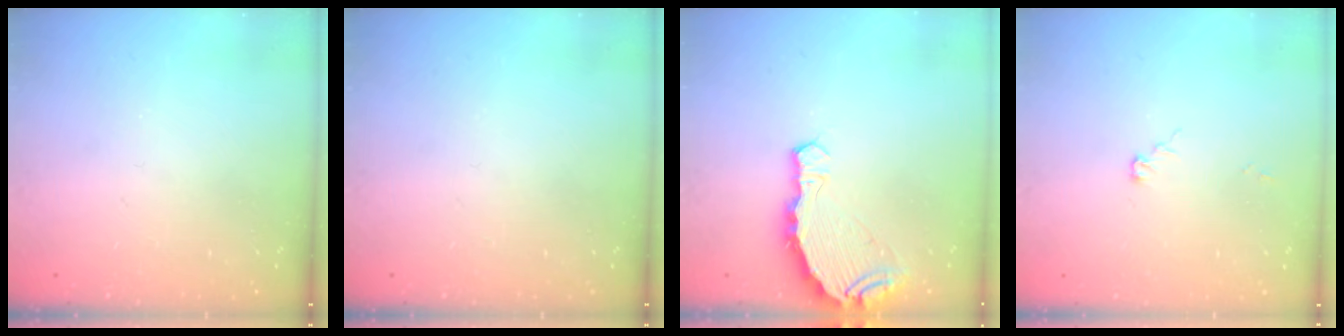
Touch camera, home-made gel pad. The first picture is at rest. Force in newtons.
{"total": 0.0}
{"total": 9.2, "press": 8.4, "slide": 3.8}
{"total": 4.5, "press": 4.5, "slide": 0.5}